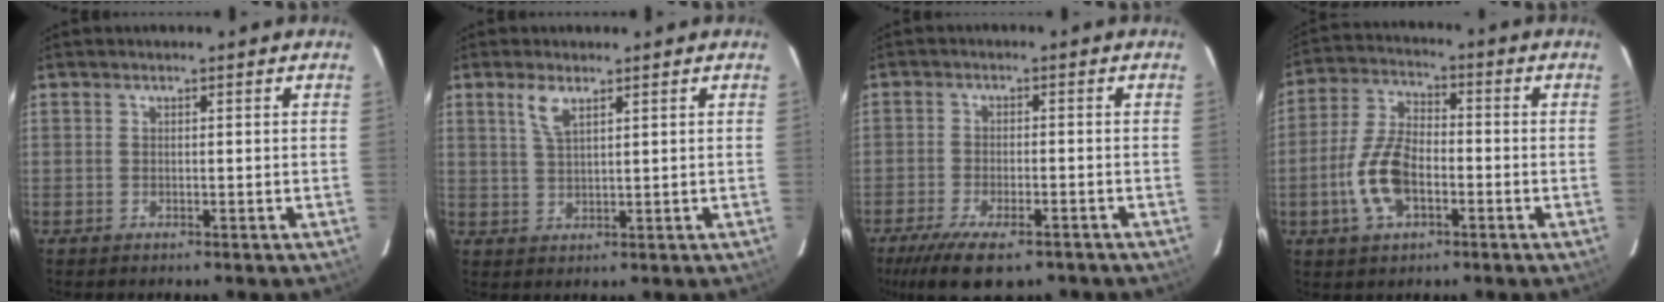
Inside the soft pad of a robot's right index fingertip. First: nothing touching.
{"total": 3.7, "force": [2.2, 1.1, 2.8], "torque": [-0.057, 0.002, 0.045]}
{"total": 12.7, "force": [-9.0, 4.4, 7.8], "torque": [-0.173, -0.036, -0.147]}
{"total": 10.7, "force": [-3.4, 5.6, 8.5], "torque": [-0.183, 0.008, -0.061]}